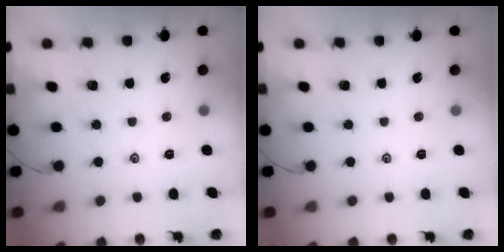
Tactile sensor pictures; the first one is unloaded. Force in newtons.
{"total": 0.0}